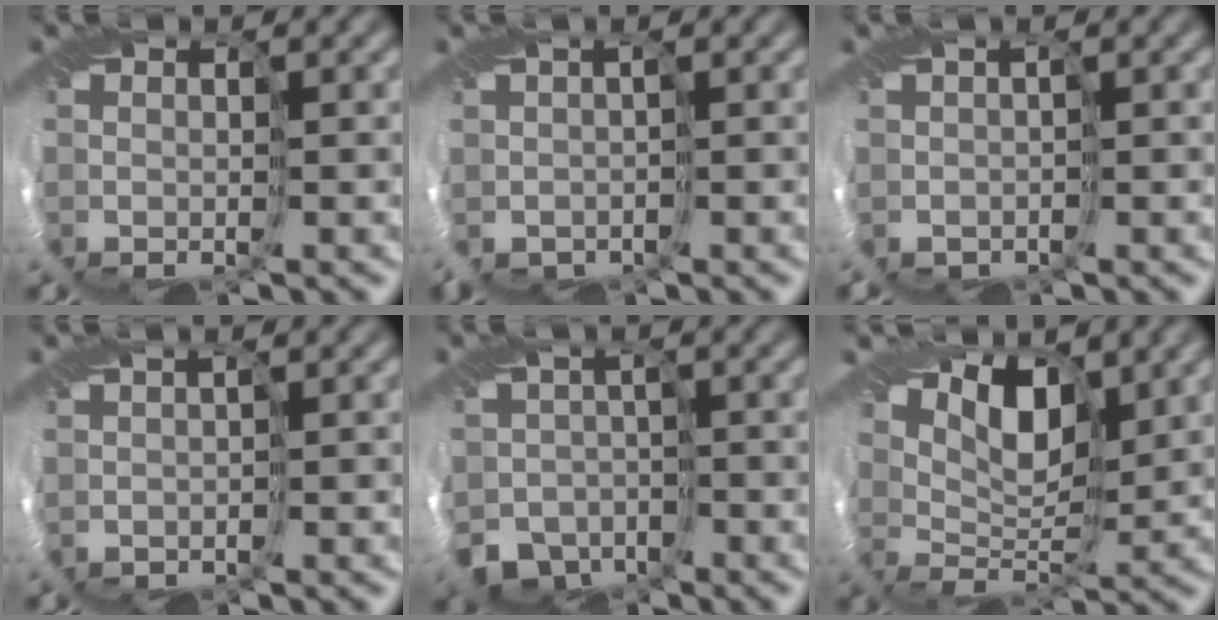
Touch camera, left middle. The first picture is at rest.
{"total": 1.7, "force": [0.0, 1.5, 0.8], "torque": [-0.020, 0.009, 0.012]}
{"total": 1.5, "force": [0.3, 1.2, 0.7], "torque": [-0.024, 0.015, 0.021]}
{"total": 1.1, "force": [0.6, 0.8, 0.5], "torque": [-0.017, 0.012, 0.016]}
{"total": 4.8, "force": [-3.0, 3.7, 0.8], "torque": [-0.006, 0.001, -0.061]}
{"total": 6.7, "force": [4.2, 3.4, 3.9], "torque": [-0.073, 0.009, 0.065]}